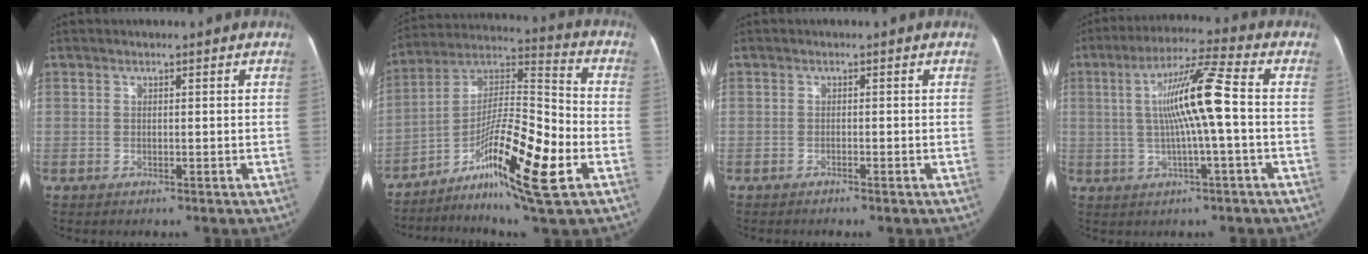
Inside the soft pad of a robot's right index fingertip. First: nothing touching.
{"total": 19.1, "force": [-7.4, 2.3, 17.5], "torque": [-0.323, -0.002, -0.120]}
{"total": 0.9, "force": [-0.8, -0.1, 0.5], "torque": [-0.010, -0.001, -0.011]}
{"total": 10.8, "force": [0.2, -0.4, 10.8], "torque": [-0.198, 0.013, 0.001]}